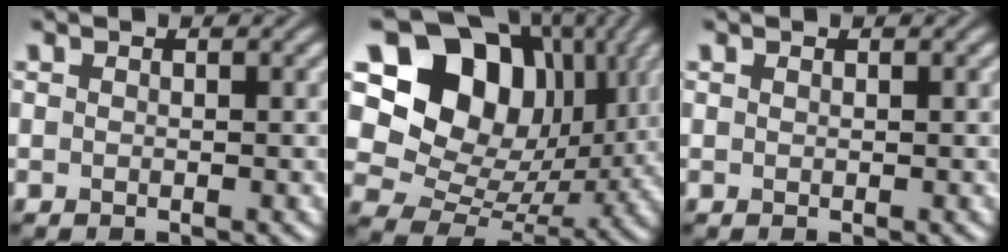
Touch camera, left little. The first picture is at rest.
{"total": 15.7, "force": [5.7, 11.8, 8.6], "torque": [-0.139, 0.038, 0.096]}
{"total": 0.0}